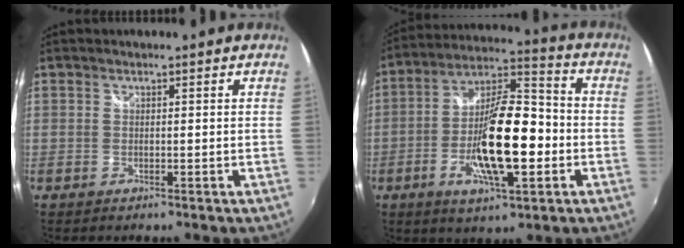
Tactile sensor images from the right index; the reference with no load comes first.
{"total": 17.1, "force": [-4.3, 5.2, 15.8], "torque": [-0.291, 0.005, -0.077]}